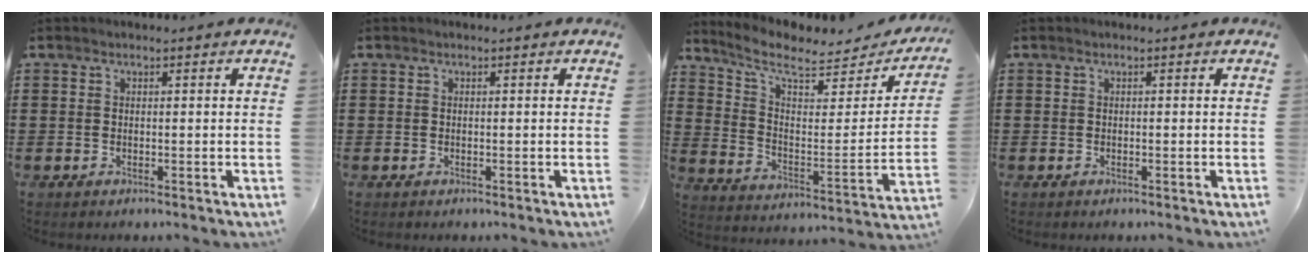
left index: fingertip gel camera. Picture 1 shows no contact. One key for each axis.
{"total": 0.0}
{"total": 7.1, "fx": 5.8, "fy": 1.7, "fz": 3.7, "tx": -0.099, "ty": -0.038, "tz": 0.098}
{"total": 0.0}